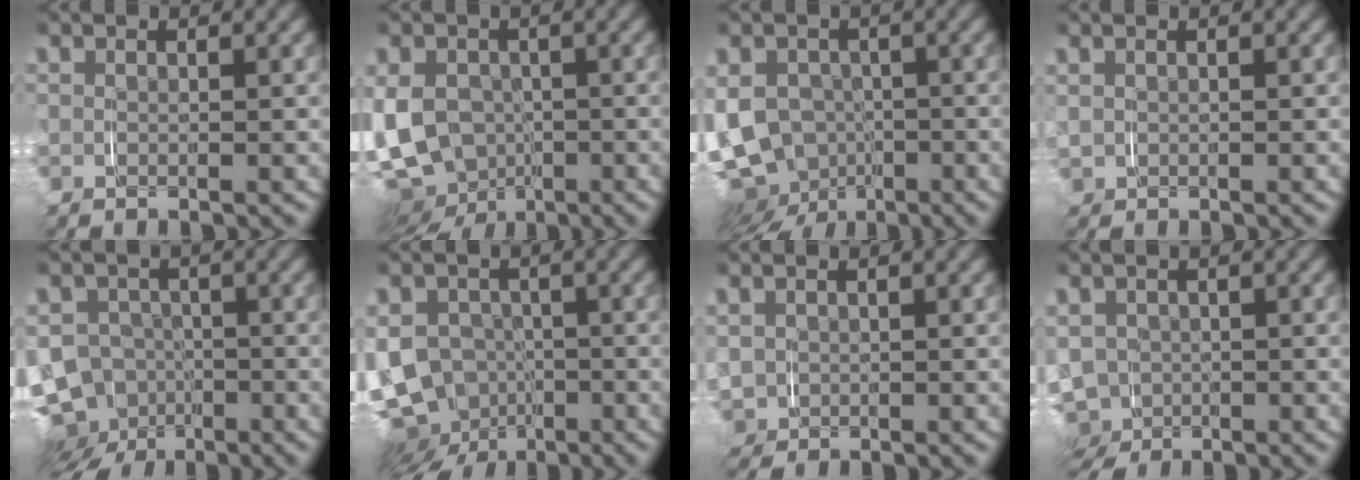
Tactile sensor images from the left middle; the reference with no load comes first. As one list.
[{"total": 9.1, "force": [-2.9, 7.8, 3.7], "torque": [-0.115, -0.048, -0.035]}, {"total": 10.7, "force": [-2.6, 9.6, 3.9], "torque": [-0.117, -0.052, -0.037]}, {"total": 1.5, "force": [0.4, 1.4, 0.5], "torque": [-0.023, 0.000, 0.008]}, {"total": 12.7, "force": [-4.6, 11.3, 3.4], "torque": [-0.102, -0.061, -0.077]}, {"total": 12.1, "force": [-2.6, 11.0, 4.3], "torque": [-0.117, -0.053, -0.043]}, {"total": 3.6, "force": [0.1, 3.4, 1.1], "torque": [-0.047, -0.014, 0.007]}, {"total": 8.8, "force": [-2.3, 8.0, 2.8], "torque": [-0.089, -0.037, -0.034]}]